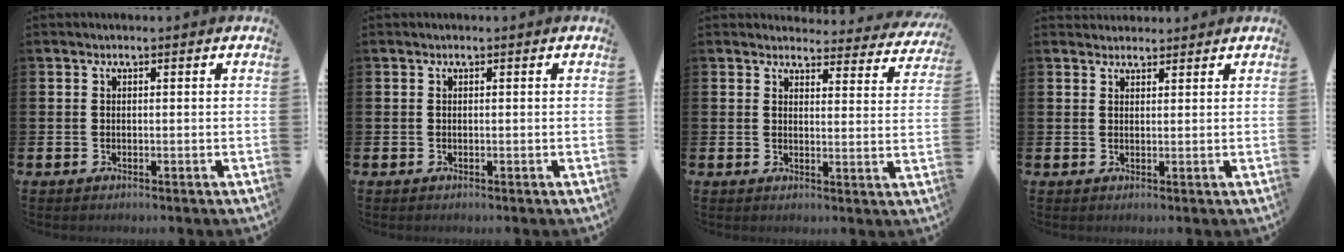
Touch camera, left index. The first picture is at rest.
{"total": 0.0}
{"total": 3.3, "force": [3.2, 0.9, 0.3], "torque": [-0.003, -0.027, 0.051]}
{"total": 2.0, "force": [1.9, 0.6, -0.2], "torque": [0.011, -0.007, 0.032]}